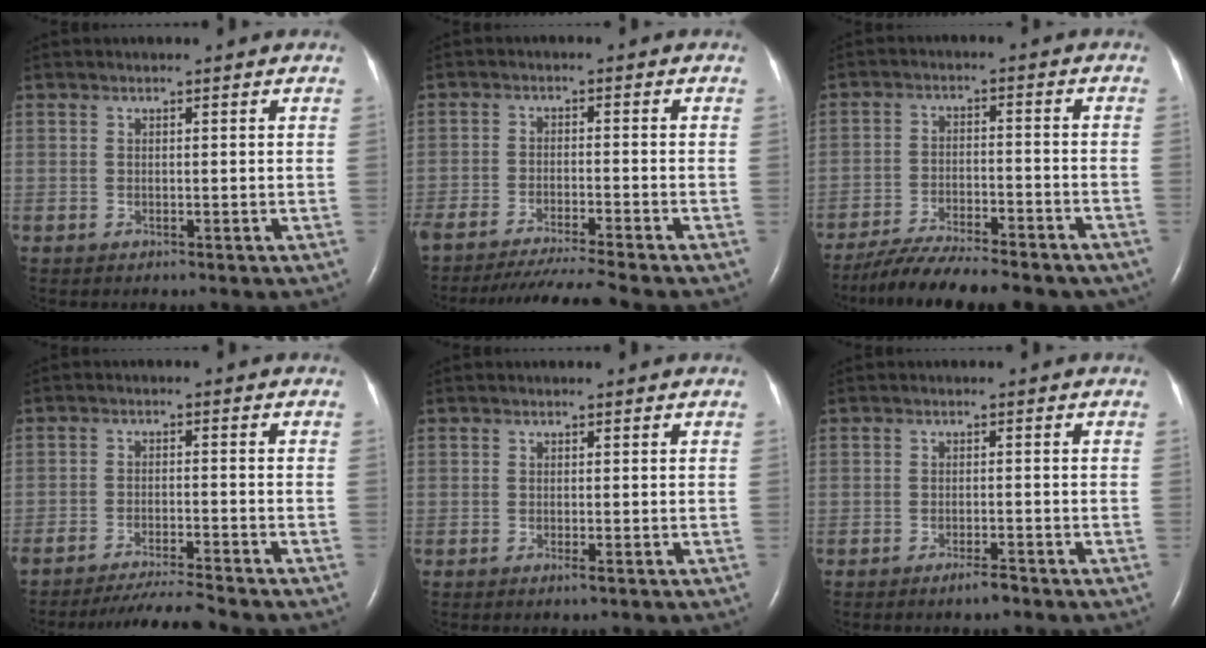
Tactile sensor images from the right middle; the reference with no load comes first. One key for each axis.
{"total": 10.2, "fx": -9.2, "fy": -1.8, "fz": 4.1, "tx": -0.050, "ty": -0.027, "tz": -0.151}
{"total": 16.4, "fx": -14.2, "fy": 3.2, "fz": 7.6, "tx": -0.122, "ty": -0.007, "tz": -0.210}
{"total": 6.8, "fx": -6.4, "fy": -1.4, "fz": 2.0, "tx": -0.030, "ty": -0.019, "tz": -0.110}
{"total": 0.6, "fx": -0.3, "fy": 0.0, "fz": 0.5, "tx": -0.011, "ty": -0.002, "tz": -0.006}
{"total": 2.1, "fx": -1.7, "fy": 0.2, "fz": 1.3, "tx": -0.027, "ty": -0.003, "tz": -0.028}